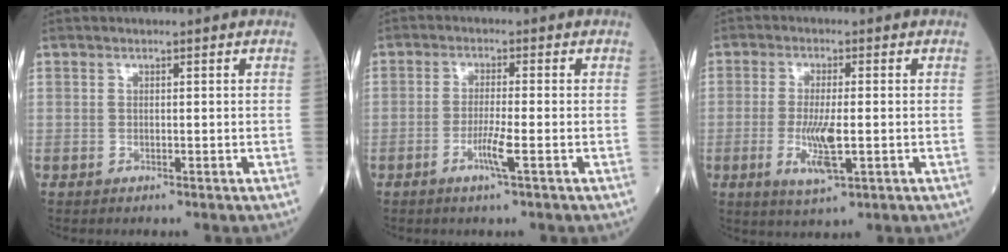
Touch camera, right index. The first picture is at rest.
{"total": 3.9, "force": [-1.6, -0.3, 3.5], "torque": [-0.071, -0.008, -0.033]}
{"total": 6.5, "force": [-1.4, 1.1, 6.3], "torque": [-0.127, -0.015, -0.023]}